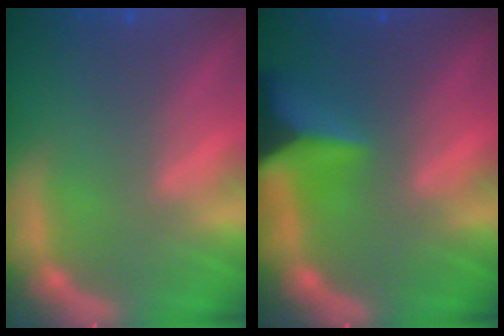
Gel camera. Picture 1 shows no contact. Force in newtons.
{"total": 7.5}